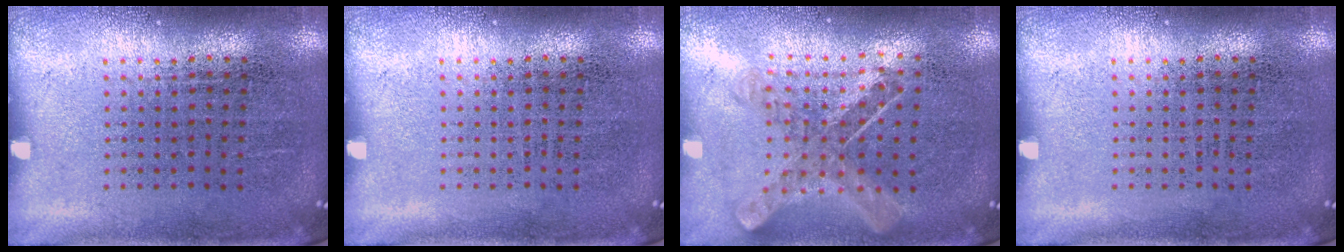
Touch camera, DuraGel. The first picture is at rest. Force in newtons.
{"total": 0.0}
{"total": 0.9, "press": 0.9, "slide": 0.1}
{"total": 0.0}